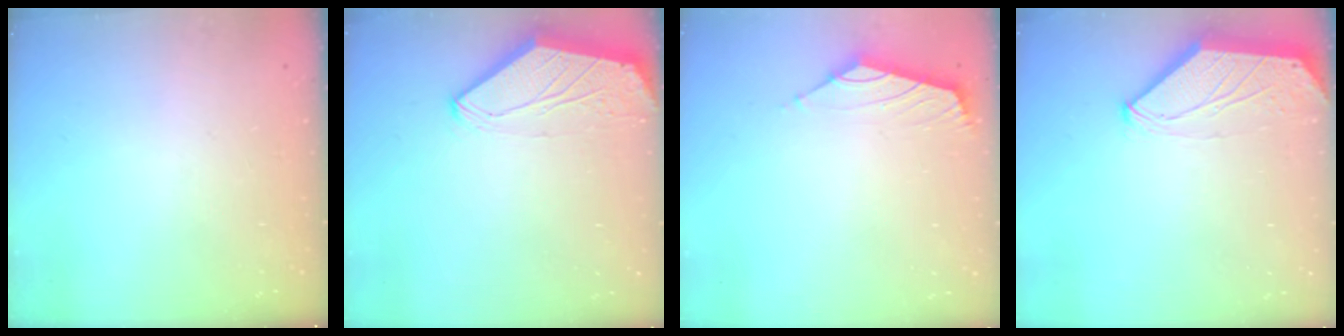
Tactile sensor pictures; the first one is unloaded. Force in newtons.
{"total": 0.0}
{"total": 1.8, "press": 1.6, "slide": 0.7}
{"total": 0.0}